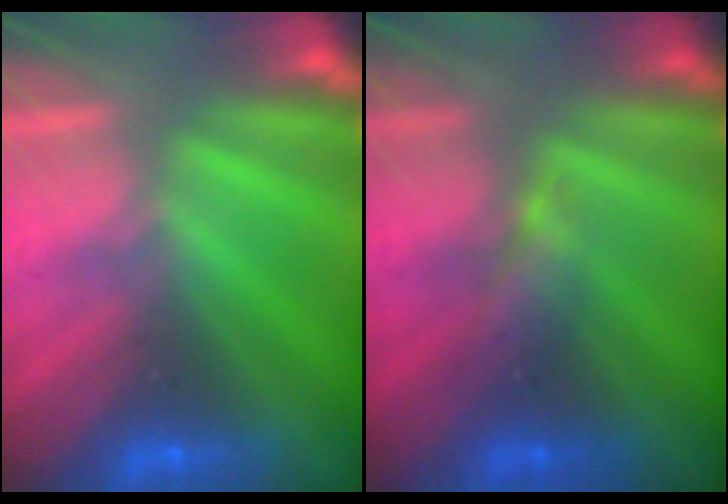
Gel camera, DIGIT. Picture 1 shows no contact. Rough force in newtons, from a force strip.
{"total": 2.3}